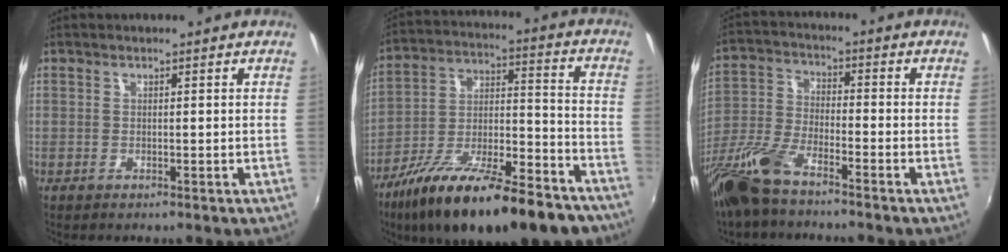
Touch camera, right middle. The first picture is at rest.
{"total": 26.9, "force": [-18.6, 8.5, 17.4], "torque": [-0.290, -0.028, -0.282]}
{"total": 11.5, "force": [-8.6, 3.1, 7.1], "torque": [-0.160, -0.016, -0.176]}